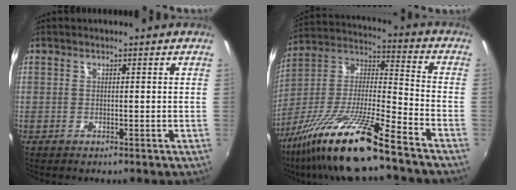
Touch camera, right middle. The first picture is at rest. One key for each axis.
{"total": 18.7, "fx": -13.3, "fy": 1.1, "fz": 13.1, "tx": -0.248, "ty": -0.017, "tz": -0.252}